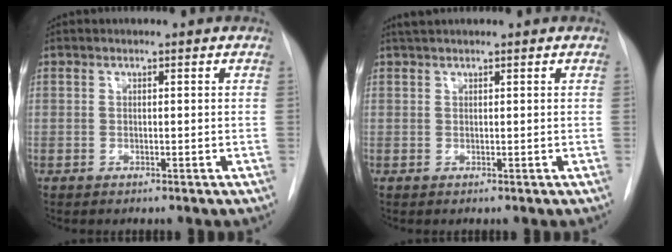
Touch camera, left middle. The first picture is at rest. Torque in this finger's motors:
{"motor_torque": [0.12, -0.12, -0.04, 0.01]}